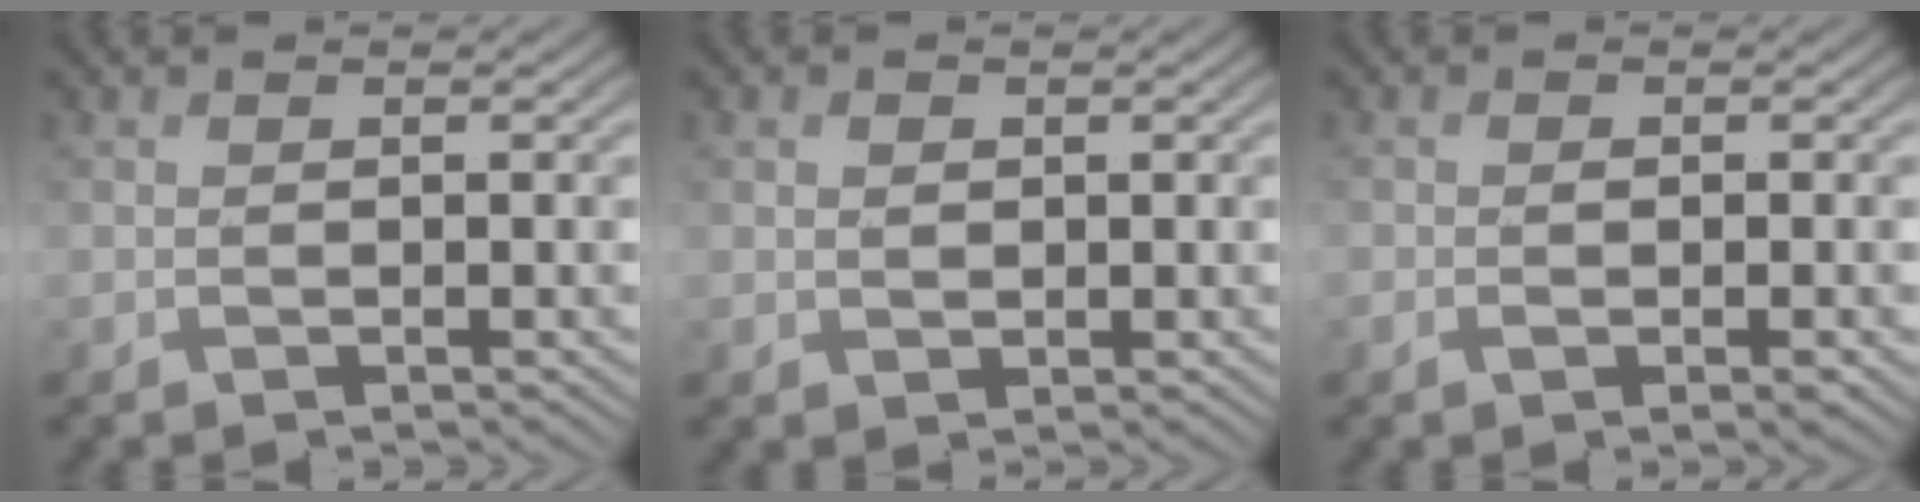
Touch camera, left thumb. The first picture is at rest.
{"total": 1.2, "force": [0.3, 1.0, 0.5], "torque": [-0.015, -0.002, 0.007]}
{"total": 2.0, "force": [-0.9, 0.9, 1.5], "torque": [-0.028, -0.003, -0.015]}